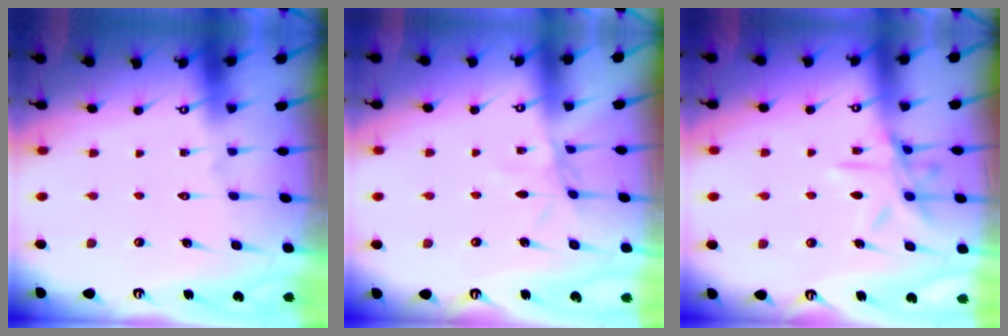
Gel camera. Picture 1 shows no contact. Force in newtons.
{"total": 3.0, "press": 2.9, "slide": 0.3}
{"total": 11.0, "press": 10.9, "slide": 0.9}